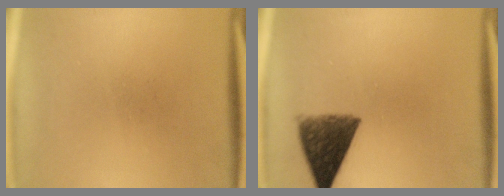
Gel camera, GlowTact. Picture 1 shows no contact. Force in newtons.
{"total": 8.7}